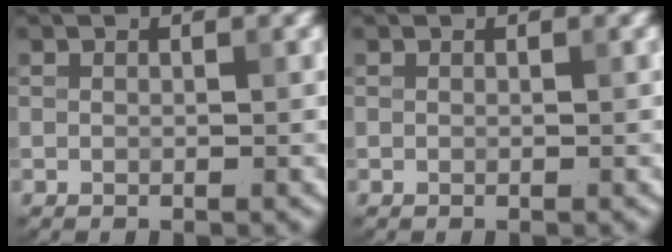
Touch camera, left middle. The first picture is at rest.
{"total": 0.0}